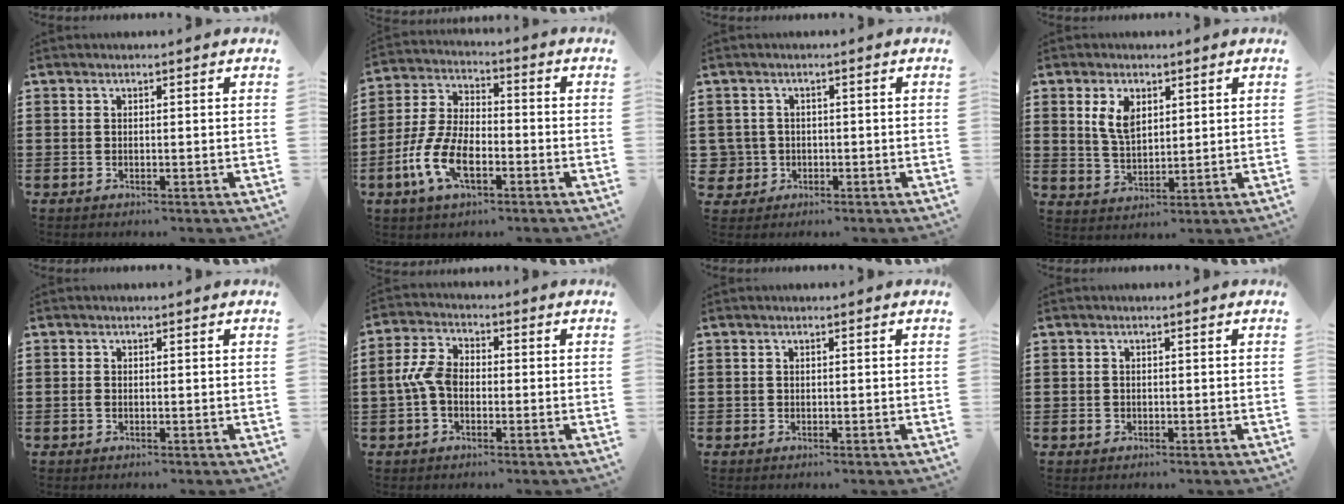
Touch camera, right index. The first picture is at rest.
{"total": 9.2, "force": [-3.7, 4.5, 7.2], "torque": [-0.182, -0.008, -0.076]}
{"total": 2.7, "force": [-0.5, 2.7, 0.3], "torque": [-0.026, 0.002, -0.016]}
{"total": 5.2, "force": [2.1, 2.9, 3.8], "torque": [-0.083, 0.010, 0.037]}
{"total": 0.7, "force": [-0.3, 0.4, 0.5], "torque": [-0.010, -0.002, -0.006]}
{"total": 5.7, "force": [-1.2, 3.6, 4.3], "torque": [-0.114, -0.003, -0.032]}
{"total": 0.0}
{"total": 0.8, "force": [-0.4, 0.6, 0.3], "torque": [-0.009, -0.001, -0.008]}